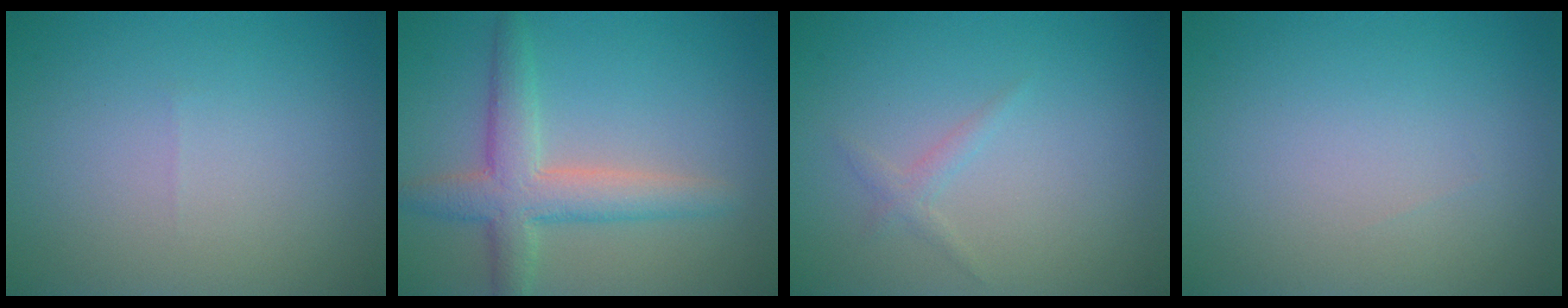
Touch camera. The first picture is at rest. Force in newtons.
{"total": 4.7, "press": 4.7, "slide": 0.3}
{"total": 1.0, "press": 1.0, "slide": 0.0}
{"total": 0.0}